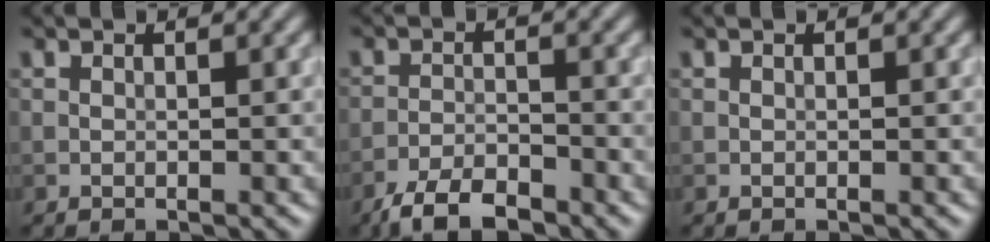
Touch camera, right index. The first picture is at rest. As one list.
[{"total": 4.7, "force": [-3.8, 1.5, 2.4], "torque": [-0.040, -0.003, -0.075]}, {"total": 0.0}]